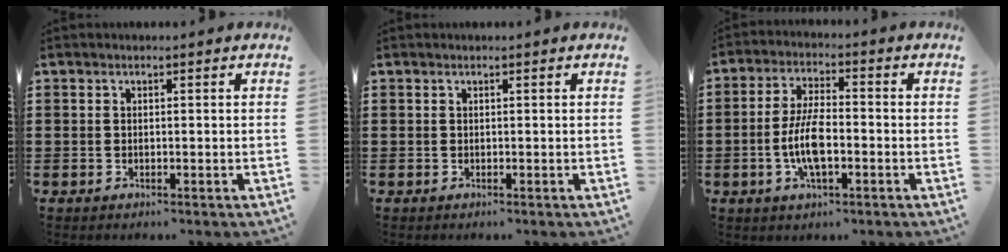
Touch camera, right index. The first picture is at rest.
{"total": 0.0}
{"total": 7.7, "force": [-1.8, 2.8, 7.0], "torque": [-0.160, -0.006, -0.041]}